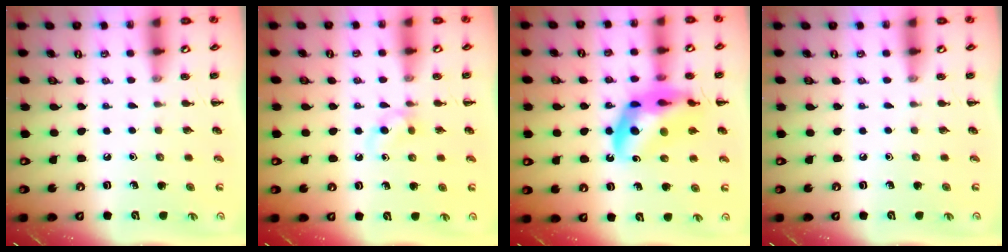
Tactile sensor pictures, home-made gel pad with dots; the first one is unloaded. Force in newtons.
{"total": 3.9, "press": 3.8, "slide": 1.1}
{"total": 16.8, "press": 16.3, "slide": 4.3}
{"total": 0.0}